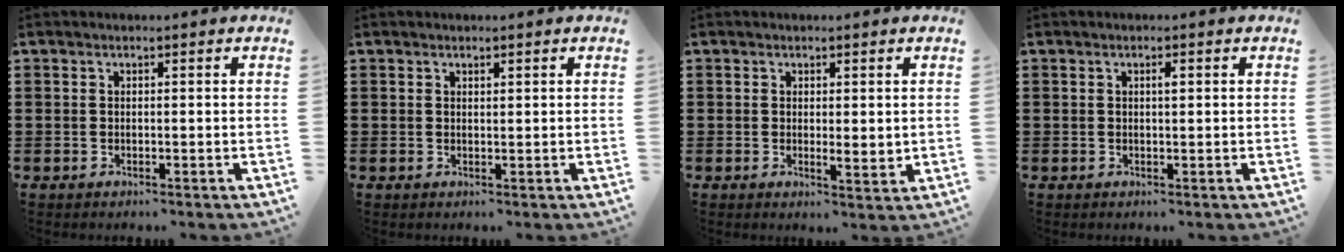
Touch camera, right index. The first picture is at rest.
{"total": 0.6, "force": [0.5, 0.3, 0.2], "torque": [-0.004, 0.001, 0.009]}
{"total": 2.1, "force": [0.4, 0.6, 2.0], "torque": [-0.039, 0.000, 0.007]}
{"total": 1.0, "force": [0.2, 0.2, 0.9], "torque": [-0.019, 0.001, 0.004]}